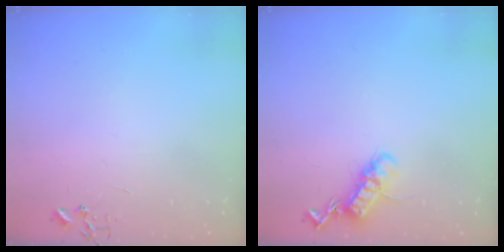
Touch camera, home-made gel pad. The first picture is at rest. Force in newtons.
{"total": 12.9, "press": 12.9, "slide": 0.3}